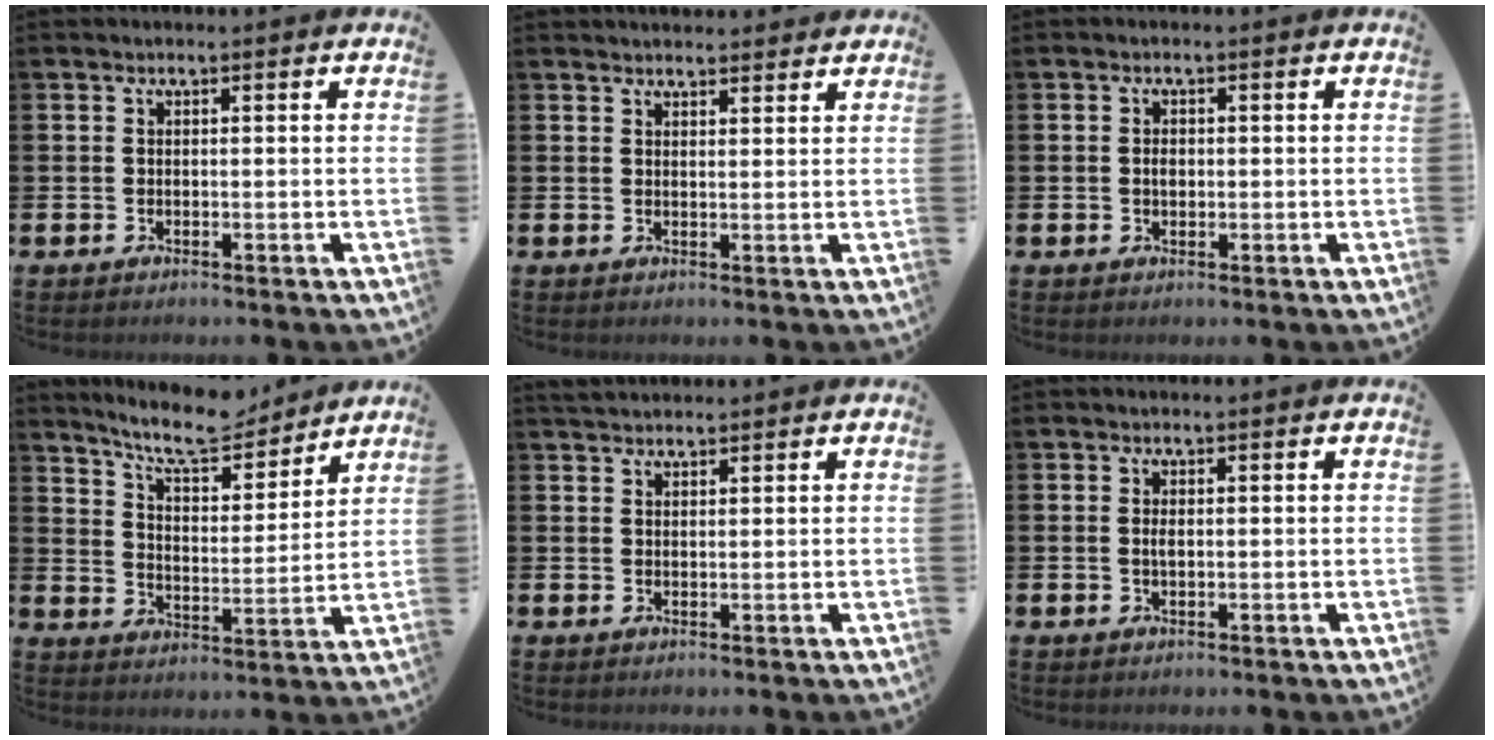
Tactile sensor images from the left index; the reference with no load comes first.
{"total": 2.1, "force": [2.1, 0.4, -0.2], "torque": [0.012, -0.014, 0.036]}
{"total": 1.4, "force": [-0.1, 1.0, 1.0], "torque": [-0.011, 0.002, -0.006]}
{"total": 9.2, "force": [8.5, 1.6, 2.9], "torque": [-0.077, -0.051, 0.152]}
{"total": 2.0, "force": [1.9, 0.6, 0.2], "torque": [0.001, -0.005, 0.034]}
{"total": 1.0, "force": [0.0, 0.4, 0.9], "torque": [-0.018, 0.003, -0.002]}